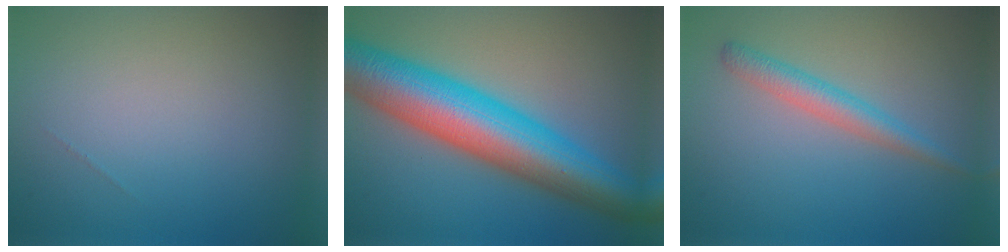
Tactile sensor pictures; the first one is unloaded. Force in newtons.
{"total": 11.2, "press": 11.2, "slide": 0.2}
{"total": 2.5, "press": 2.5, "slide": 0.0}